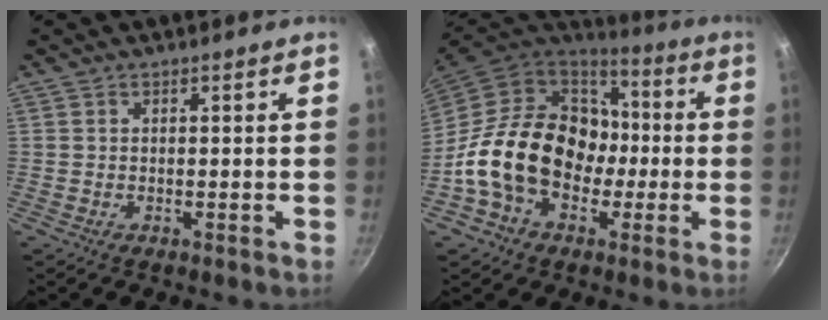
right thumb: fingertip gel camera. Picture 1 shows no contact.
{"total": 21.9, "force": [-2.6, 16.7, 13.9], "torque": [-0.212, 0.059, -0.041]}